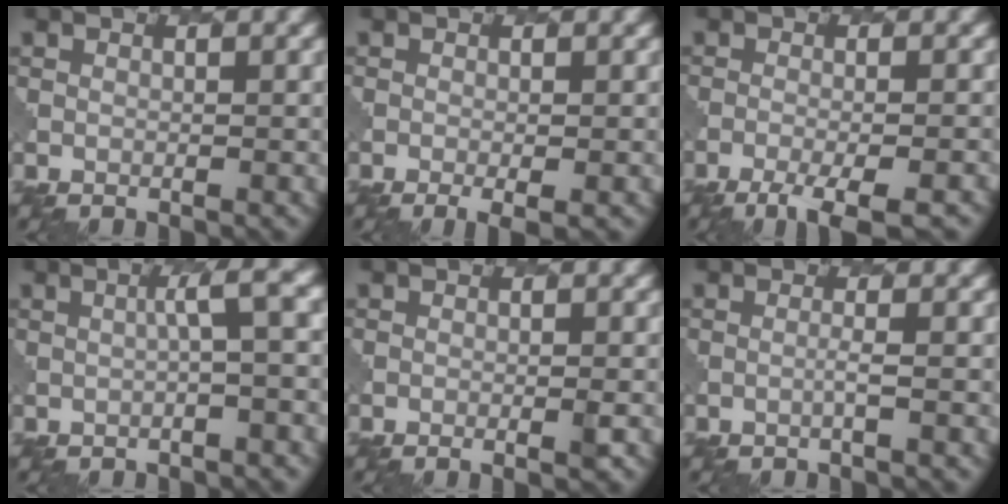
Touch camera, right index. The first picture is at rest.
{"total": 2.2, "force": [-0.7, 0.6, 2.0], "torque": [-0.028, -0.003, -0.010]}
{"total": 4.9, "force": [-3.2, 1.1, 3.6], "torque": [-0.055, -0.006, -0.052]}
{"total": 3.8, "force": [0.3, 0.7, 3.7], "torque": [-0.042, 0.015, -0.002]}
{"total": 1.2, "force": [-0.3, 0.2, 1.1], "torque": [-0.013, 0.001, -0.006]}
{"total": 0.7, "force": [0.0, 0.0, 0.7], "torque": [-0.009, 0.004, -0.008]}